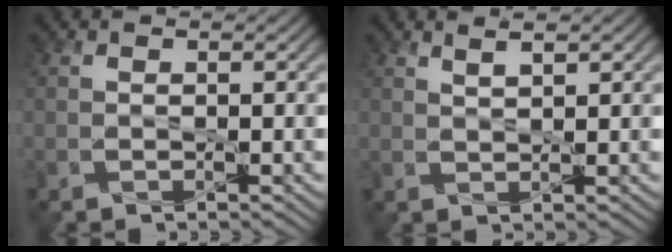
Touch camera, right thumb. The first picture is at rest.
{"total": 1.9, "force": [1.4, 0.3, 1.2], "torque": [-0.019, -0.004, 0.030]}